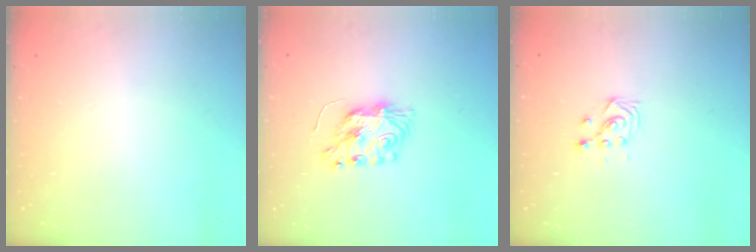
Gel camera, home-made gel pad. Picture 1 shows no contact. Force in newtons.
{"total": 7.9, "press": 7.9, "slide": 0.5}
{"total": 2.7, "press": 2.7, "slide": 0.3}